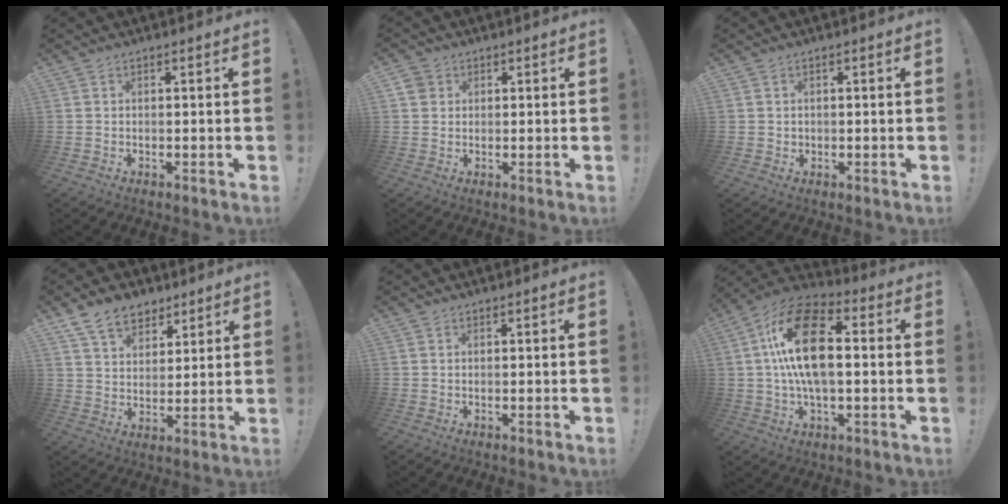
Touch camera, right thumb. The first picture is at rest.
{"total": 3.2, "force": [1.4, 2.7, 0.9], "torque": [-0.017, 0.001, 0.028]}
{"total": 1.1, "force": [0.2, 1.0, 0.2], "torque": [0.003, 0.000, 0.002]}
{"total": 10.7, "force": [7.0, 7.0, 4.0], "torque": [-0.069, -0.035, 0.137]}
{"total": 0.0}
{"total": 19.5, "force": [1.9, 10.4, 16.4], "torque": [-0.301, 0.008, 0.028]}